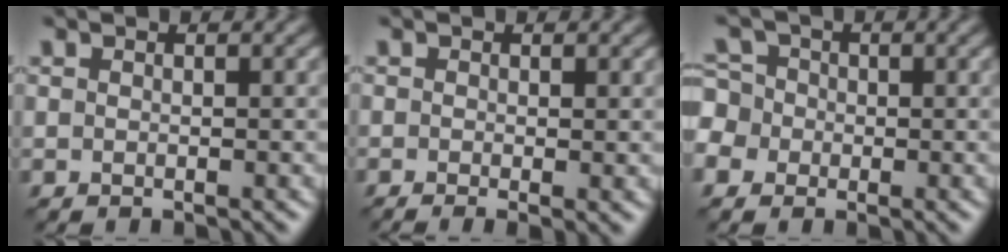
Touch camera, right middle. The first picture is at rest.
{"total": 1.9, "force": [-0.5, 0.4, 1.8], "torque": [-0.028, -0.009, -0.007]}
{"total": 5.3, "force": [-1.2, 4.8, 1.9], "torque": [-0.049, 0.025, -0.053]}